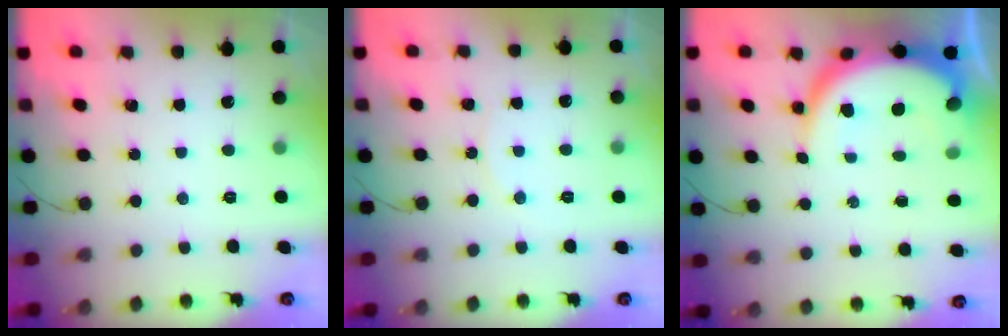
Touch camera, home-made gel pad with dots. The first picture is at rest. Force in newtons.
{"total": 4.6, "press": 4.6, "slide": 0.5}
{"total": 10.2, "press": 10.2, "slide": 1.0}